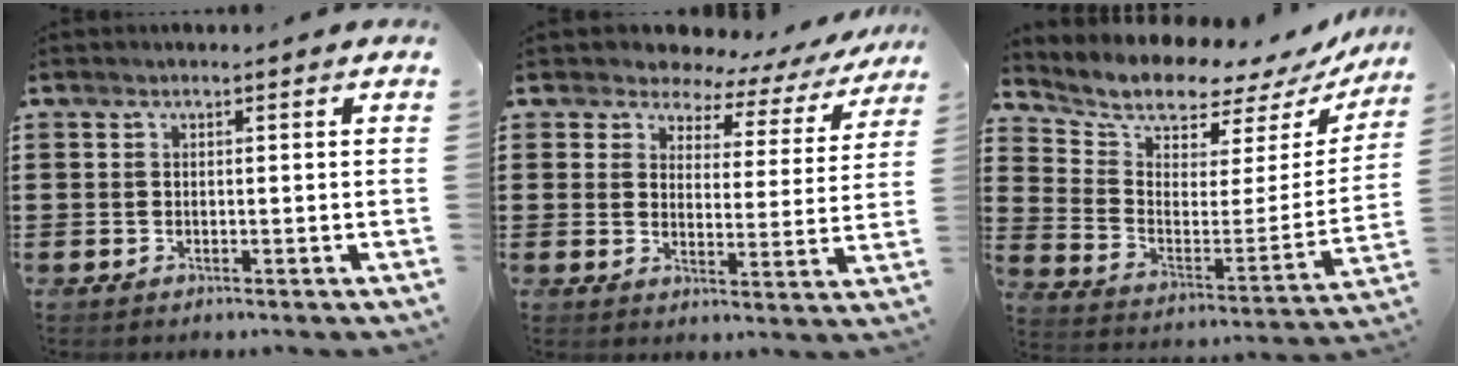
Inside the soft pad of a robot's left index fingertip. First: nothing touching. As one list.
[{"total": 4.1, "force": [3.5, 2.0, 0.7], "torque": [-0.032, -0.023, 0.055]}, {"total": 7.4, "force": [7.1, 1.7, 1.4], "torque": [-0.059, -0.068, 0.116]}]